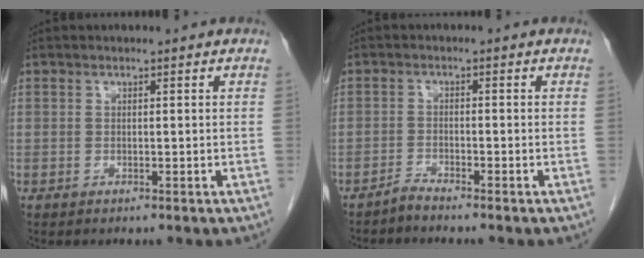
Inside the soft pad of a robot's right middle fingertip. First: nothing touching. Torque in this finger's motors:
{"motor_torque": [0.03, -0.04, -0.03, -0.01]}